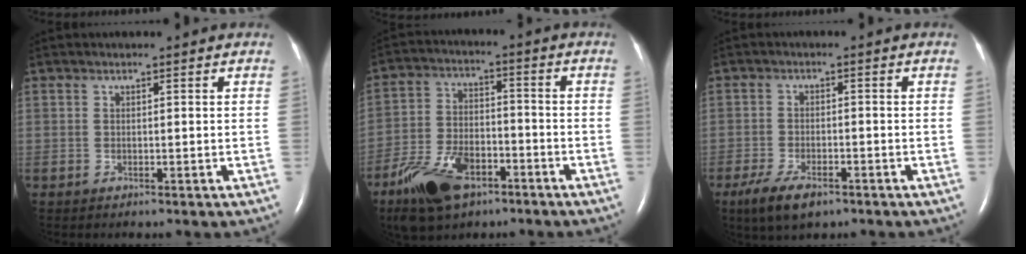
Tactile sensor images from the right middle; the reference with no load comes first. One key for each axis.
{"total": 12.1, "fx": -7.3, "fy": 5.9, "fz": 7.6, "tx": -0.153, "ty": -0.003, "tz": -0.131}
{"total": 6.0, "fx": -3.9, "fy": 2.2, "fz": 3.9, "tx": -0.082, "ty": -0.010, "tz": -0.067}